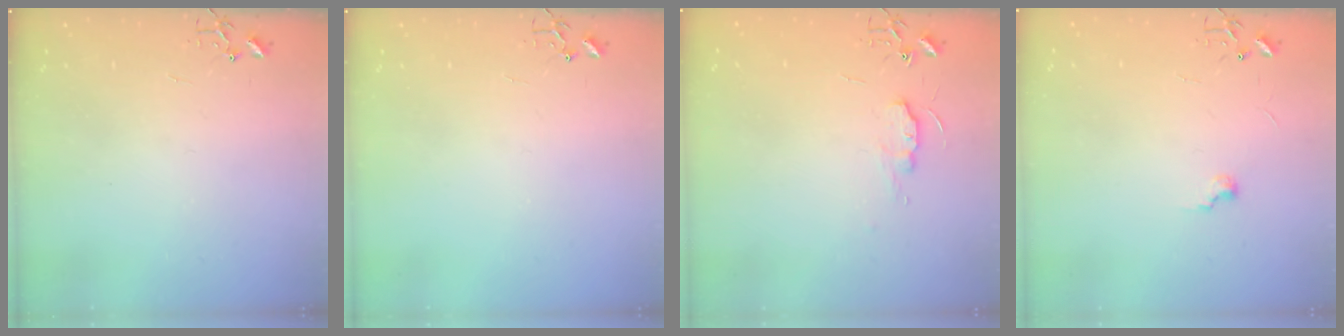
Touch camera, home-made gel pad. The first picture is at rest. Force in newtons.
{"total": 0.0}
{"total": 7.0, "press": 7.0, "slide": 0.8}
{"total": 5.1, "press": 5.0, "slide": 0.6}